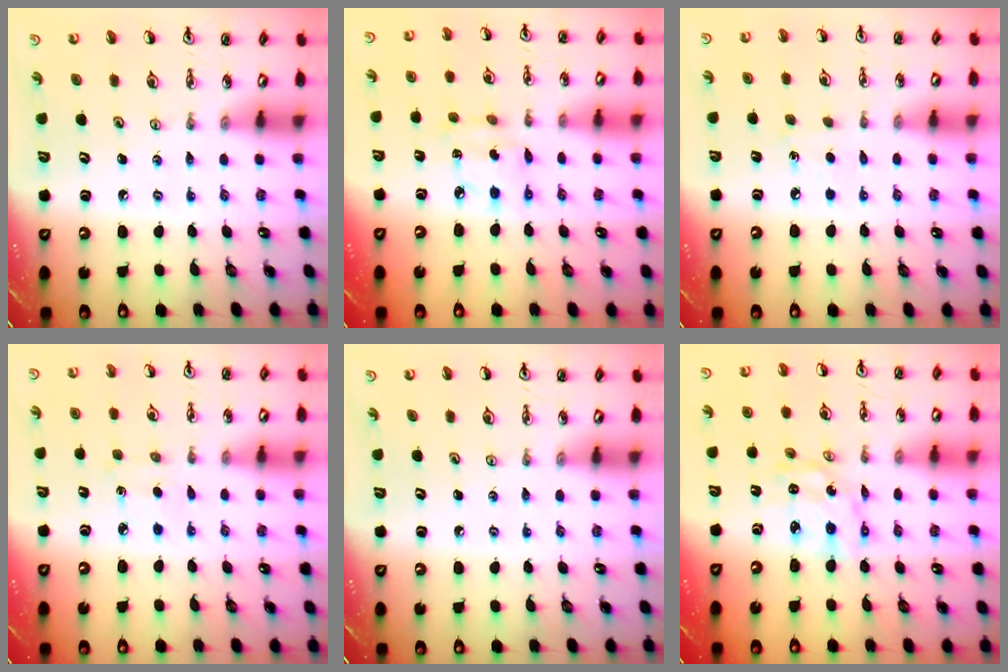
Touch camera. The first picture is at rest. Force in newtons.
{"total": 5.8, "press": 5.8, "slide": 0.3}
{"total": 6.5, "press": 6.4, "slide": 0.8}
{"total": 3.5, "press": 3.5, "slide": 0.5}
{"total": 0.0}
{"total": 5.9, "press": 5.9, "slide": 0.5}